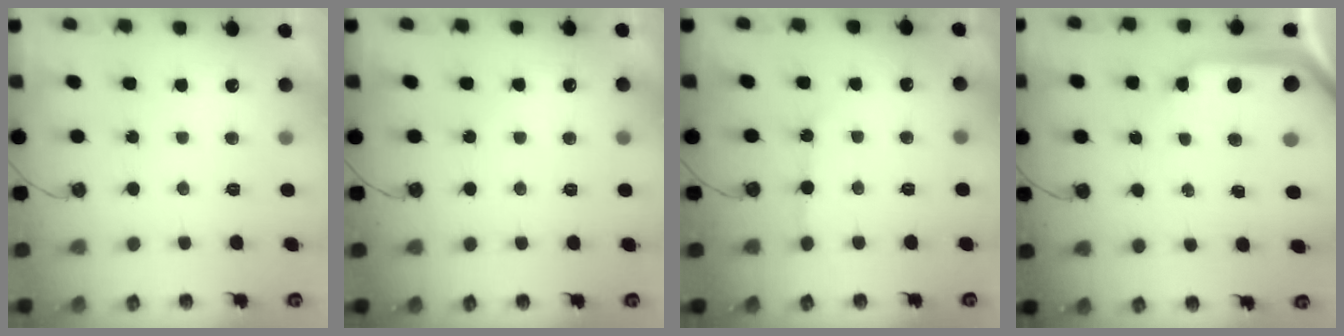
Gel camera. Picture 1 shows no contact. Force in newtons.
{"total": 4.1, "press": 4.0, "slide": 0.6}
{"total": 4.1, "press": 4.0, "slide": 0.3}
{"total": 11.4, "press": 11.3, "slide": 1.6}